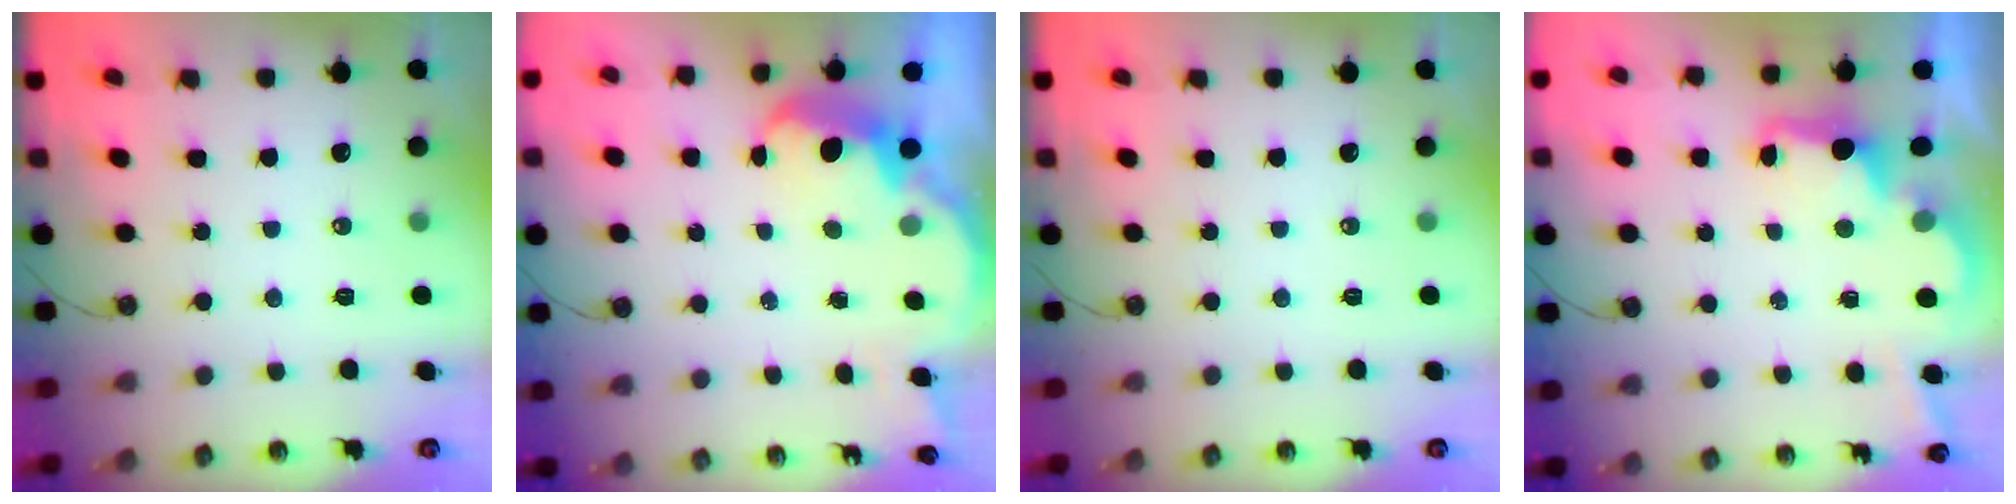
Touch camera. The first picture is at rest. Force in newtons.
{"total": 4.4, "press": 4.4, "slide": 0.8}
{"total": 0.0}
{"total": 2.6, "press": 2.4, "slide": 0.8}